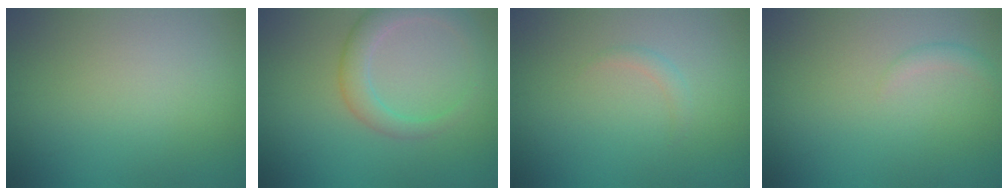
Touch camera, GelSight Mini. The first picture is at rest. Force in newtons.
{"total": 3.6, "press": 3.6, "slide": 0.2}
{"total": 0.9, "press": 0.9, "slide": 0.1}
{"total": 1.0, "press": 1.0, "slide": 0.0}